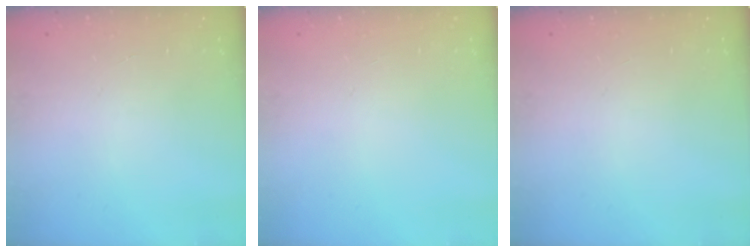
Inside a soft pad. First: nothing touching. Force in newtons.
{"total": 0.0}
{"total": 0.0}